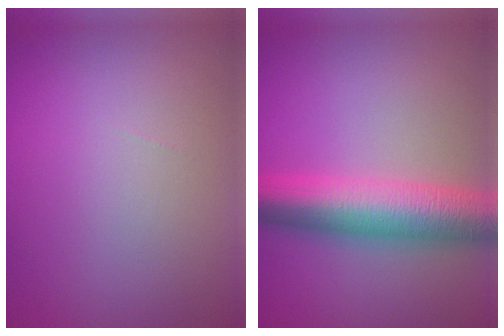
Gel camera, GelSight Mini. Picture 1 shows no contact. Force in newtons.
{"total": 8.5, "press": 8.5, "slide": 0.1}